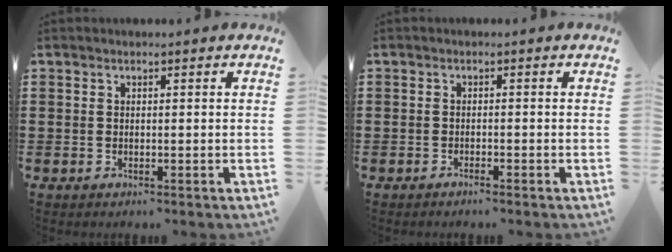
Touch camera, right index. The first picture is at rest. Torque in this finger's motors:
{"motor_torque": [0.30, 0.51, -0.16, 0.00]}